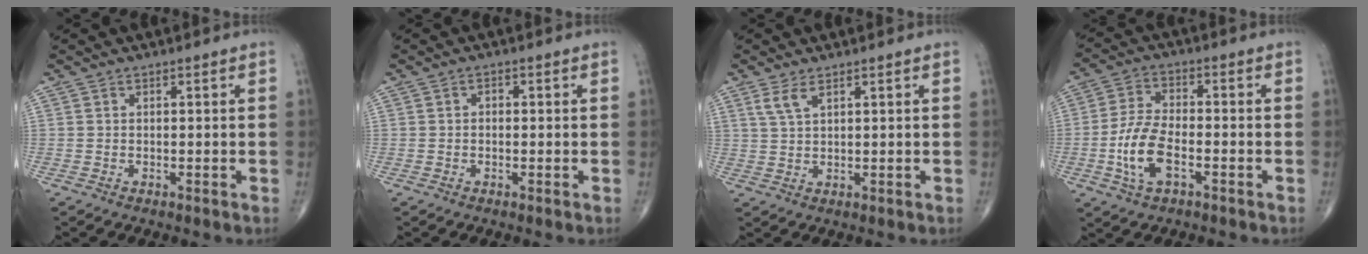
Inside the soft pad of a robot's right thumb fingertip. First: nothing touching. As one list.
[{"total": 1.0, "force": [0.0, 0.8, 0.7], "torque": [-0.005, 0.006, -0.003]}, {"total": 3.1, "force": [1.9, 1.1, 2.2], "torque": [-0.049, -0.002, 0.045]}, {"total": 9.3, "force": [-2.9, 4.4, 7.6], "torque": [-0.160, 0.017, -0.057]}]